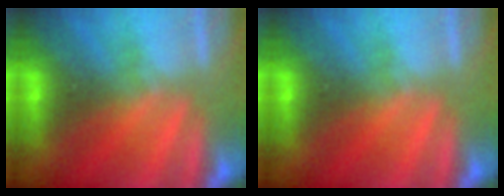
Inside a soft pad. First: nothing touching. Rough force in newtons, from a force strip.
{"total": 0.0}